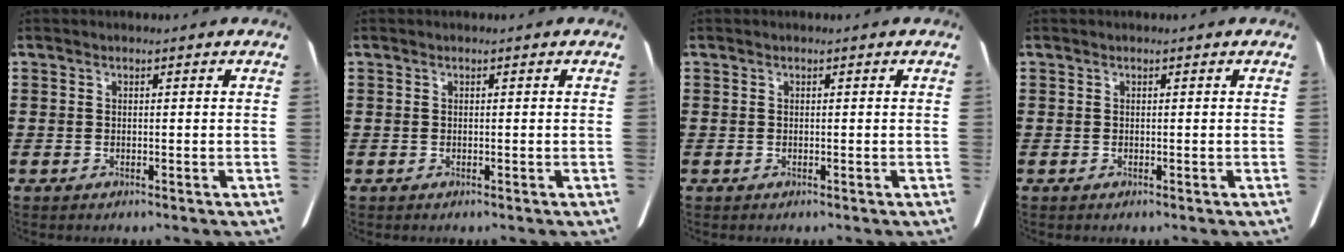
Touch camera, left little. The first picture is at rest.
{"total": 0.0}
{"total": 0.0}
{"total": 0.0}